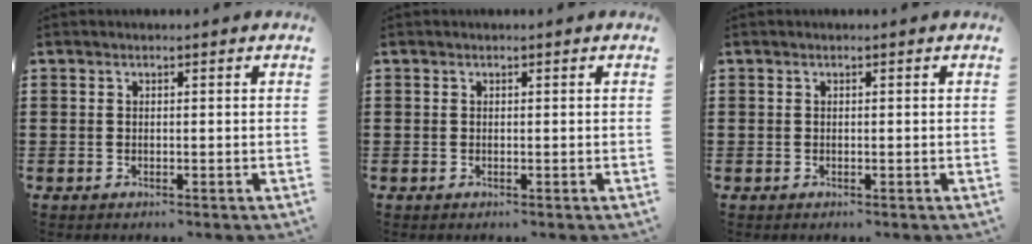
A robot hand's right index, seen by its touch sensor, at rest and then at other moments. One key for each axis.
{"total": 0.0}
{"total": 0.0}